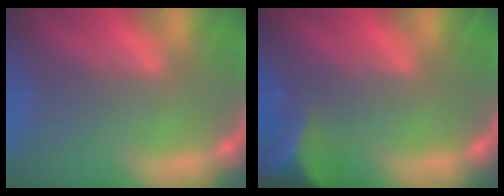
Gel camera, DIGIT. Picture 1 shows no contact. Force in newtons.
{"total": 7.0}